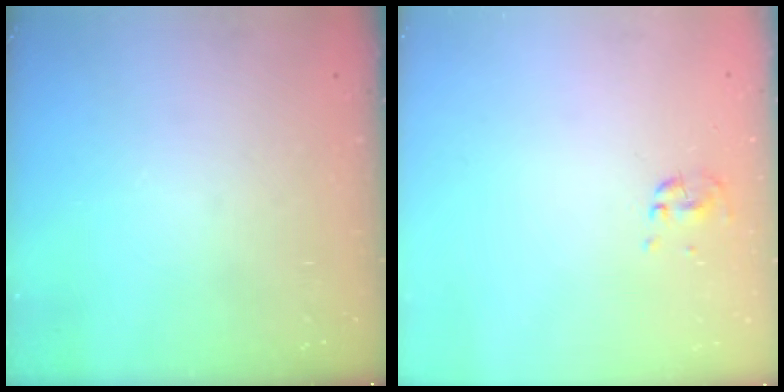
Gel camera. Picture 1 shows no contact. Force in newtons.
{"total": 1.1, "press": 1.0, "slide": 0.5}